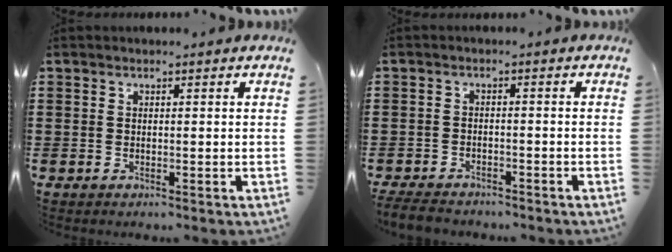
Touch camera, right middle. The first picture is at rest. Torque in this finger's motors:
{"motor_torque": [2.14, 0.00, 0.05, 0.07]}